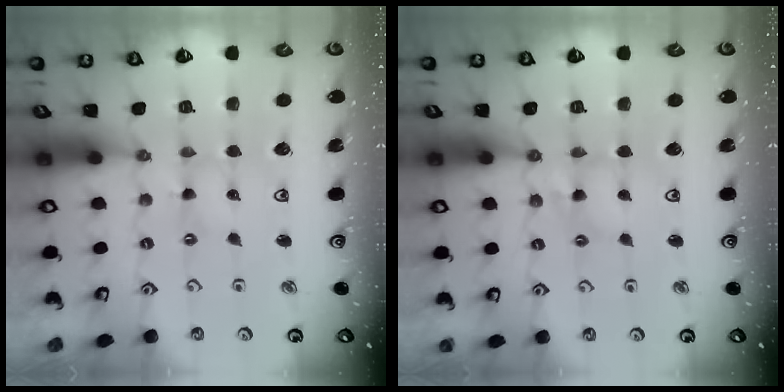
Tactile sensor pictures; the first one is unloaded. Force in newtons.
{"total": 5.0, "press": 5.0, "slide": 0.4}